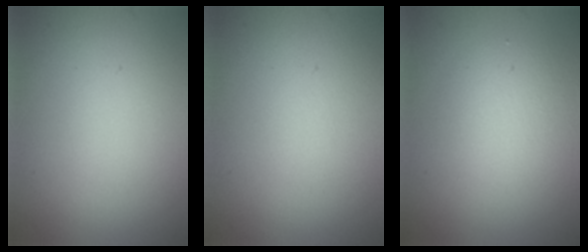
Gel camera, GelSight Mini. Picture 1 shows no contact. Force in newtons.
{"total": 0.0}
{"total": 2.9, "press": 2.9, "slide": 0.3}